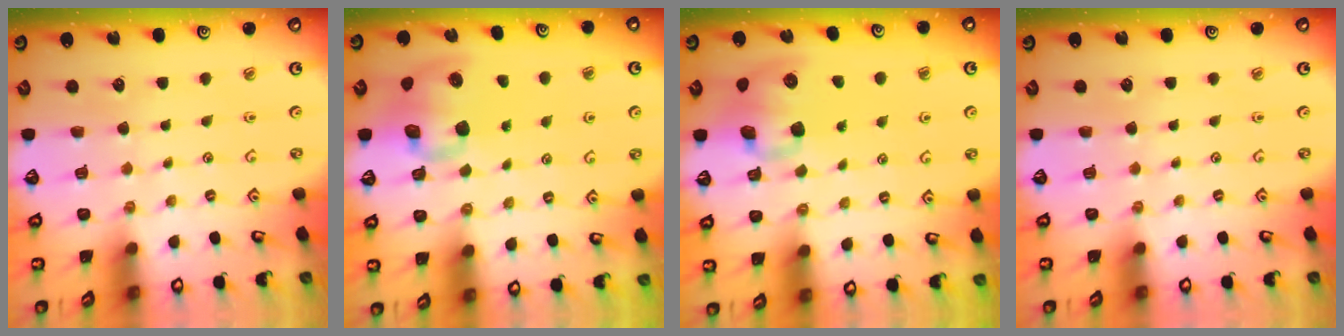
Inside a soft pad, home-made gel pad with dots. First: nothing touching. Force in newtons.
{"total": 10.5, "press": 10.4, "slide": 1.8}
{"total": 10.6, "press": 10.5, "slide": 1.5}
{"total": 0.0}